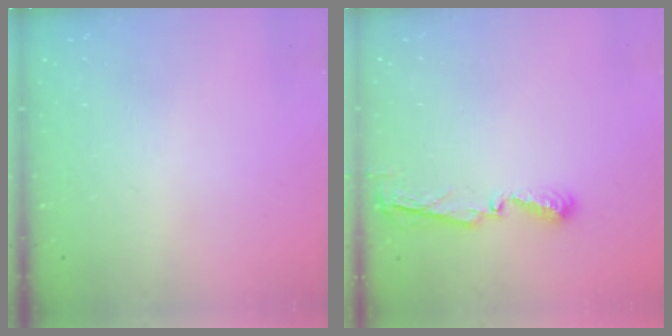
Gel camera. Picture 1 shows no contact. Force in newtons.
{"total": 5.1, "press": 5.1, "slide": 0.4}